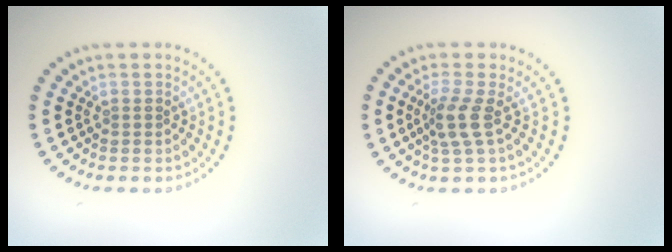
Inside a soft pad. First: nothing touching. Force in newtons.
{"total": 2.5, "press": 1.9, "slide": 1.7}